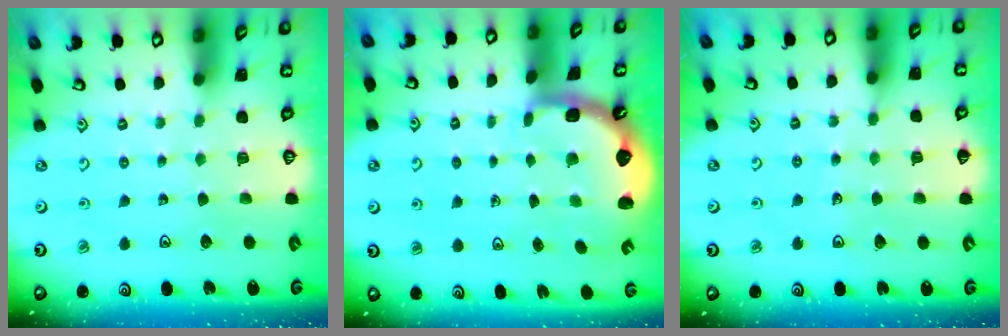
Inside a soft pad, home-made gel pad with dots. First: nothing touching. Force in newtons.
{"total": 2.6, "press": 1.3, "slide": 2.2}
{"total": 3.0, "press": 3.0, "slide": 0.3}